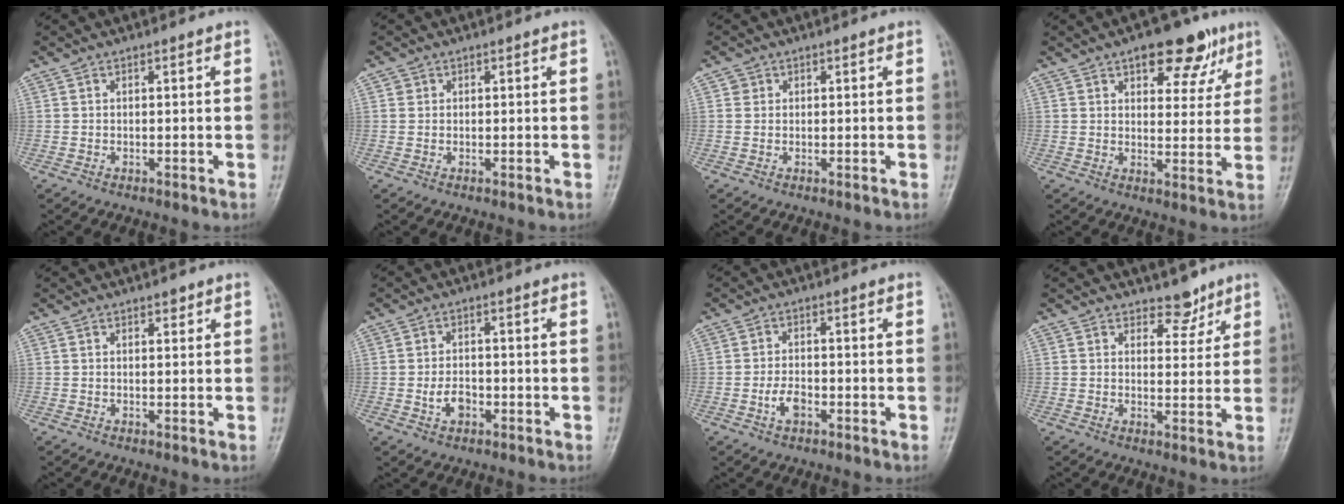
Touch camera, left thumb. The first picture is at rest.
{"total": 0.8, "force": [0.3, 0.8, 0.1], "torque": [0.007, 0.001, 0.002]}
{"total": 1.2, "force": [0.3, 1.2, 0.1], "torque": [0.009, 0.001, 0.002]}
{"total": 11.4, "force": [6.6, 5.9, 7.2], "torque": [-0.049, -0.023, 0.086]}
{"total": 1.2, "force": [0.9, 0.6, 0.6], "torque": [-0.001, -0.005, 0.010]}
{"total": 3.6, "force": [-1.2, 2.5, 2.4], "torque": [-0.035, 0.007, -0.021]}
{"total": 3.5, "force": [-1.4, 2.0, 2.5], "torque": [-0.046, 0.009, -0.027]}
{"total": 4.2, "force": [3.3, 2.3, 1.0], "torque": [0.014, -0.024, 0.050]}